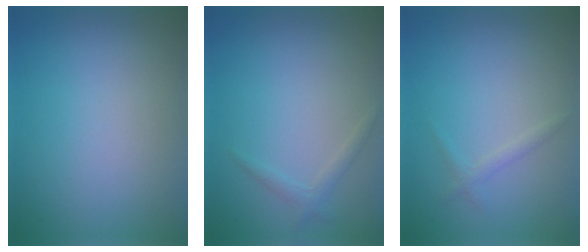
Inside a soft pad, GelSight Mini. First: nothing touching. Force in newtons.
{"total": 1.1, "press": 1.1, "slide": 0.1}
{"total": 0.9, "press": 0.9, "slide": 0.1}